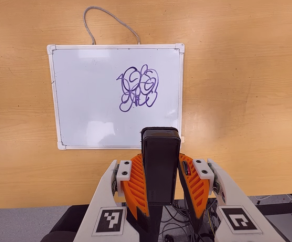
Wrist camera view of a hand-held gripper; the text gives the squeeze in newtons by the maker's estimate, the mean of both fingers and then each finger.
{"total": 4.5, "left": 2.9, "right": 6.1}